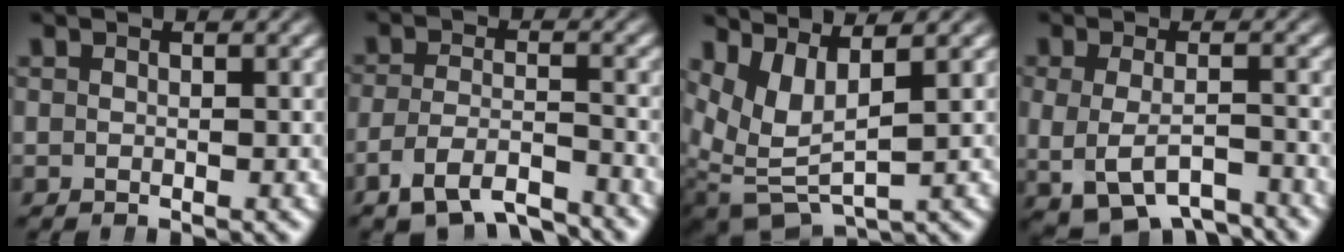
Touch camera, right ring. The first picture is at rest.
{"total": 5.5, "force": [-4.0, 2.4, 2.8], "torque": [-0.043, -0.024, -0.060]}
{"total": 7.7, "force": [0.4, 6.1, 4.7], "torque": [-0.117, -0.034, 0.016]}
{"total": 6.9, "force": [-4.0, 4.1, 3.9], "torque": [-0.077, -0.028, -0.054]}